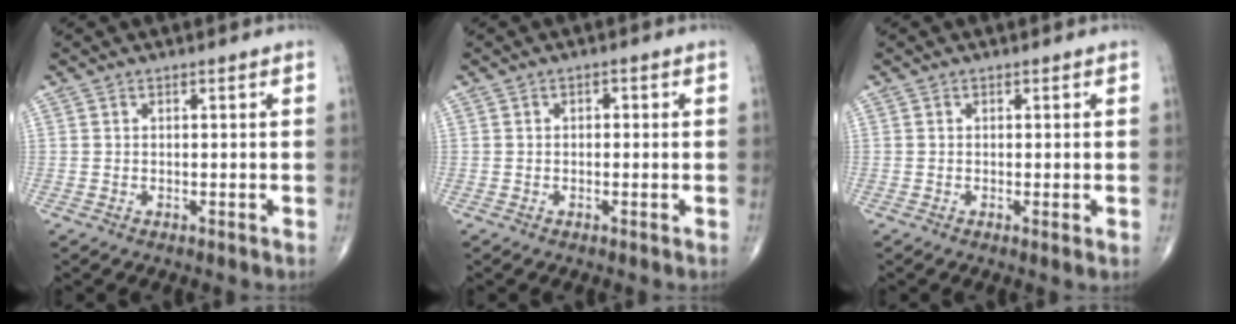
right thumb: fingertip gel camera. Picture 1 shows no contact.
{"total": 1.1, "force": [0.1, 0.8, 0.8], "torque": [-0.002, 0.004, -0.003]}
{"total": 1.0, "force": [-0.1, 0.1, 1.0], "torque": [-0.019, -0.004, -0.004]}